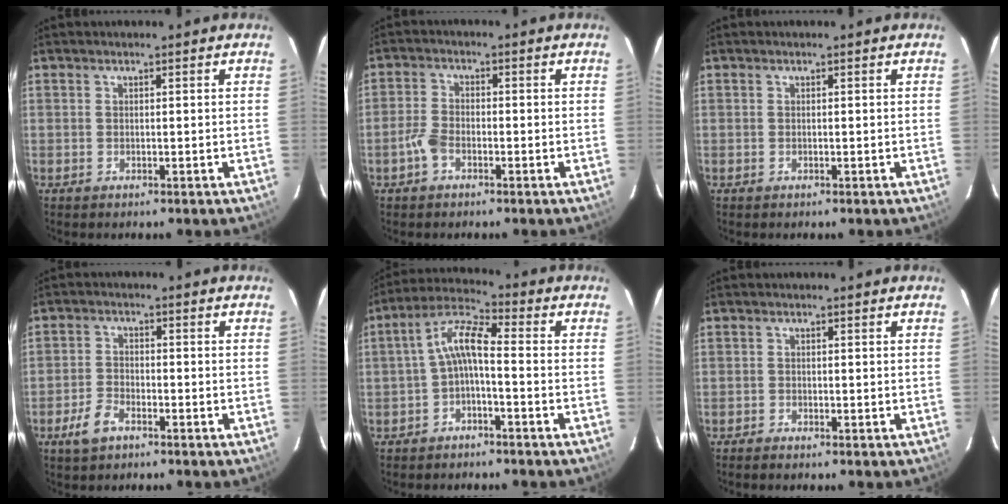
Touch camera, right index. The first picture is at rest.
{"total": 3.7, "force": [-2.1, 2.0, 2.3], "torque": [-0.062, 0.007, -0.041]}
{"total": 0.0}
{"total": 4.8, "force": [-3.2, 2.3, 2.8], "torque": [-0.072, 0.001, -0.061]}
{"total": 6.2, "force": [-1.8, 1.7, 5.7], "torque": [-0.133, 0.022, -0.037]}
{"total": 1.2, "force": [-1.2, 0.2, 0.4], "torque": [-0.016, -0.003, -0.021]}